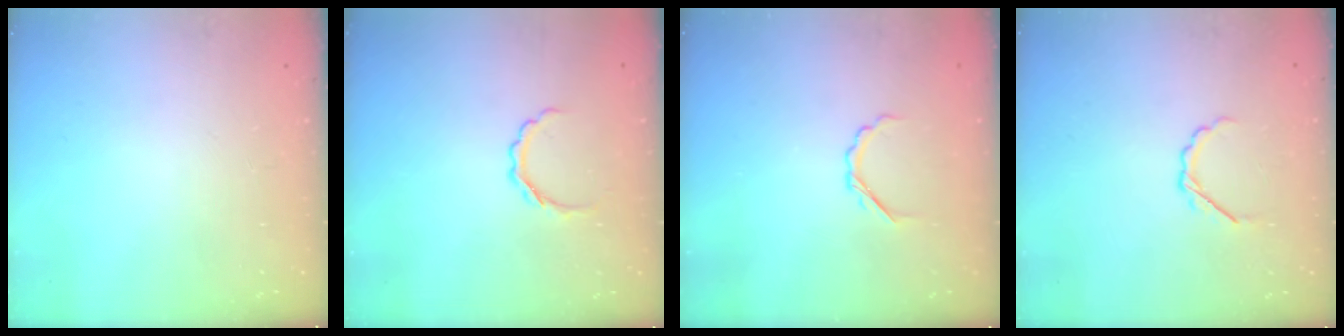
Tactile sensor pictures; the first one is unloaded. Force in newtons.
{"total": 4.6, "press": 4.4, "slide": 1.2}
{"total": 3.3, "press": 3.1, "slide": 0.9}
{"total": 2.9, "press": 2.7, "slide": 0.9}